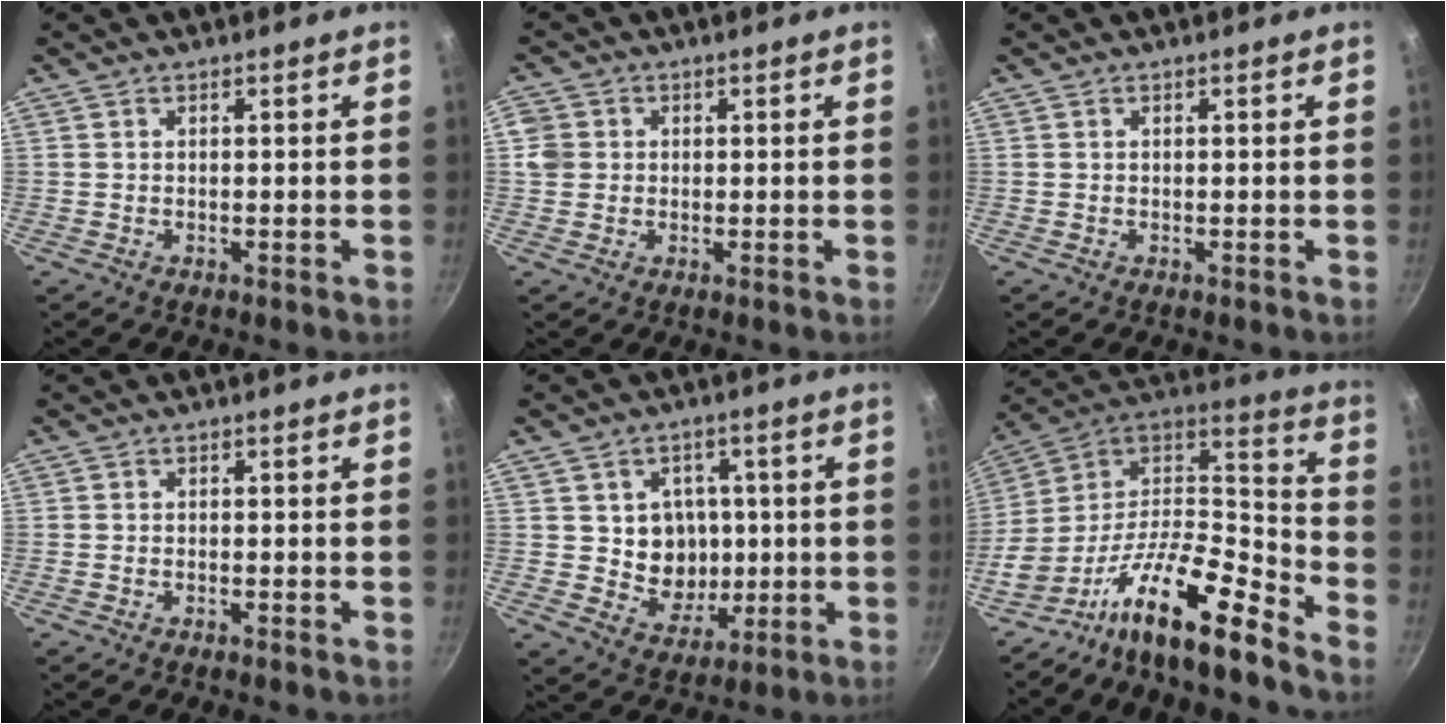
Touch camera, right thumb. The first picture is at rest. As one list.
[{"total": 3.8, "force": [0.4, 3.5, 1.3], "torque": [-0.009, 0.004, 0.002]}, {"total": 0.0}, {"total": 0.7, "force": [-0.6, 0.2, 0.2], "torque": [-0.016, 0.009, -0.014]}, {"total": 9.5, "force": [0.3, 8.7, 3.9], "torque": [-0.018, -0.001, 0.013]}, {"total": 20.3, "force": [-12.8, 7.0, 14.2], "torque": [-0.236, 0.097, -0.246]}]